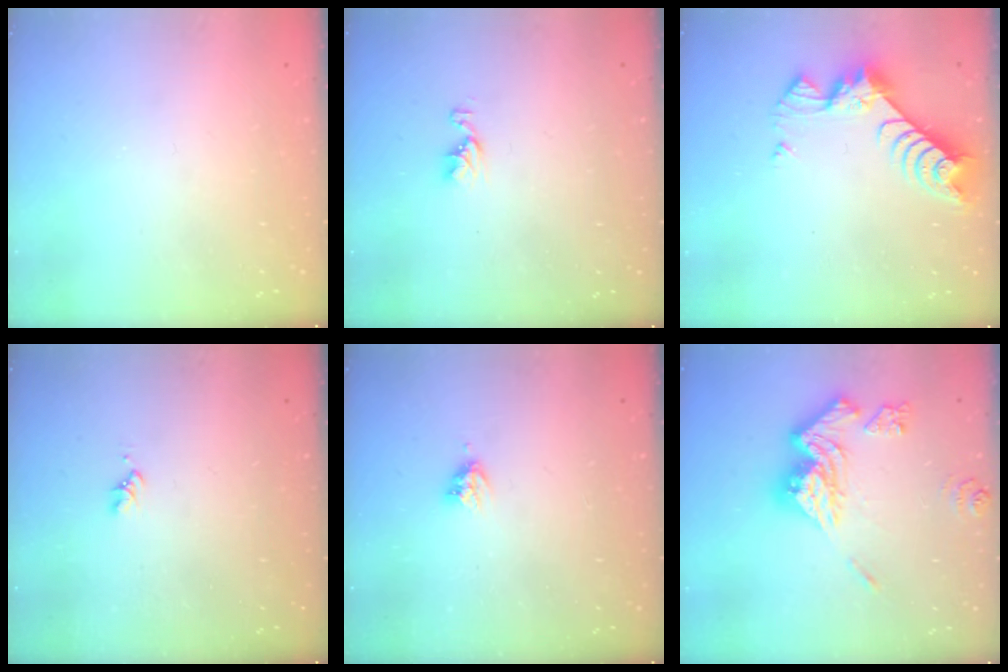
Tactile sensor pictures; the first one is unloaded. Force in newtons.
{"total": 5.2, "press": 5.2, "slide": 0.4}
{"total": 8.0, "press": 8.0, "slide": 0.8}
{"total": 1.7, "press": 1.7, "slide": 0.3}
{"total": 3.8, "press": 3.8, "slide": 0.6}
{"total": 18.9, "press": 18.8, "slide": 1.9}